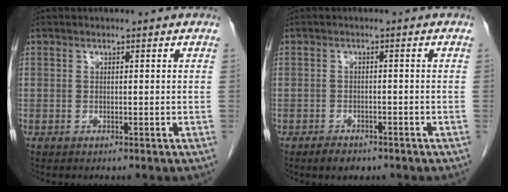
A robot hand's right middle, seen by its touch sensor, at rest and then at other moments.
{"total": 2.8, "force": [-2.1, 1.4, 1.2], "torque": [-0.021, 0.000, -0.026]}